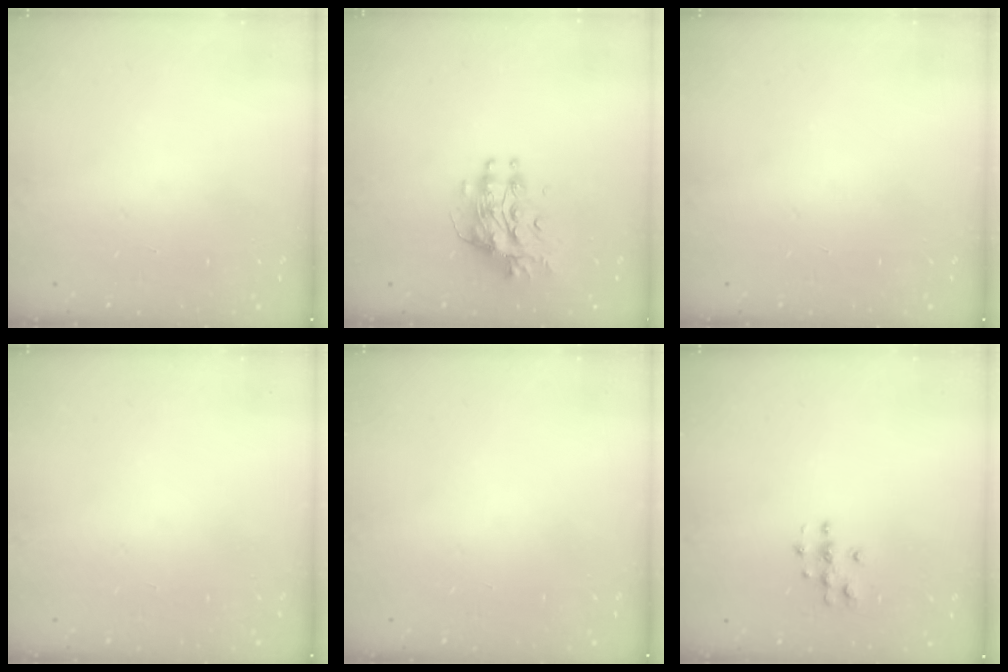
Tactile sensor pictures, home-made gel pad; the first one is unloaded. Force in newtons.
{"total": 9.0, "press": 9.0, "slide": 0.8}
{"total": 0.0}
{"total": 0.0}
{"total": 0.0}
{"total": 3.8, "press": 3.8, "slide": 0.2}